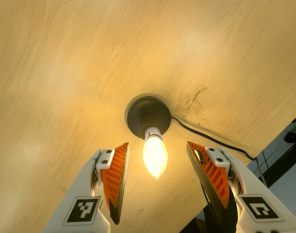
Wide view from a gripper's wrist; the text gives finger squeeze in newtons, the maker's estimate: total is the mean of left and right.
{"total": 0.0}